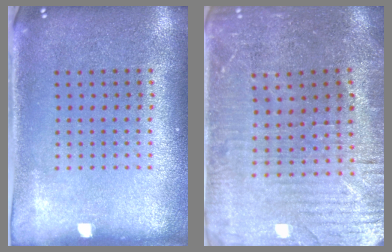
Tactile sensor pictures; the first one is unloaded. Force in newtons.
{"total": 1.8, "press": 1.8, "slide": 0.5}